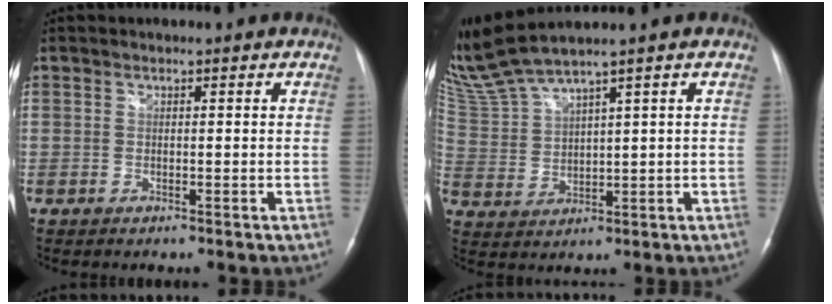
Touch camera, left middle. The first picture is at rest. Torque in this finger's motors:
{"motor_torque": [-0.25, -0.45, 0.18, 0.17]}